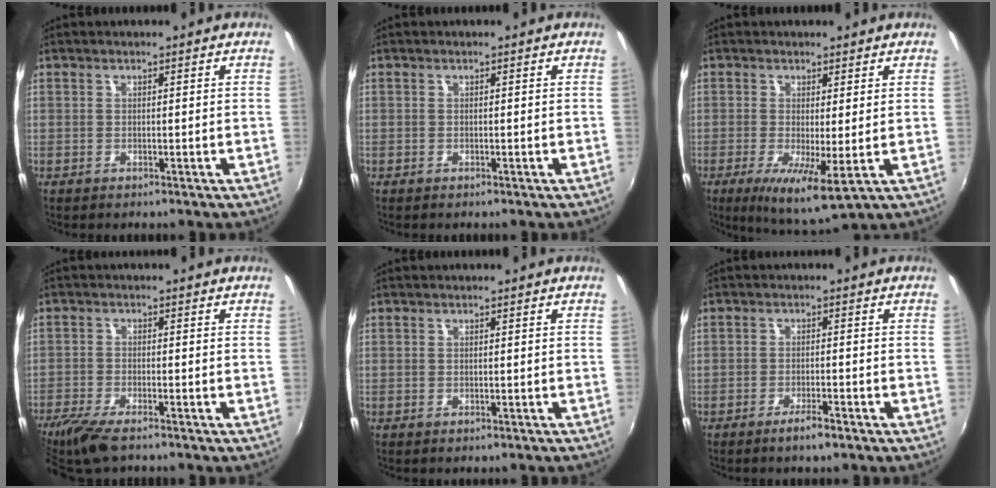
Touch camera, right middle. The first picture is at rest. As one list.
[{"total": 0.0}, {"total": 7.6, "force": [-1.4, 1.5, 7.3], "torque": [-0.134, -0.020, -0.019]}, {"total": 8.7, "force": [-6.7, 2.0, 5.1], "torque": [-0.128, -0.033, -0.129]}, {"total": 0.0}, {"total": 3.0, "force": [-2.2, 0.3, 2.1], "torque": [-0.047, -0.003, -0.038]}]